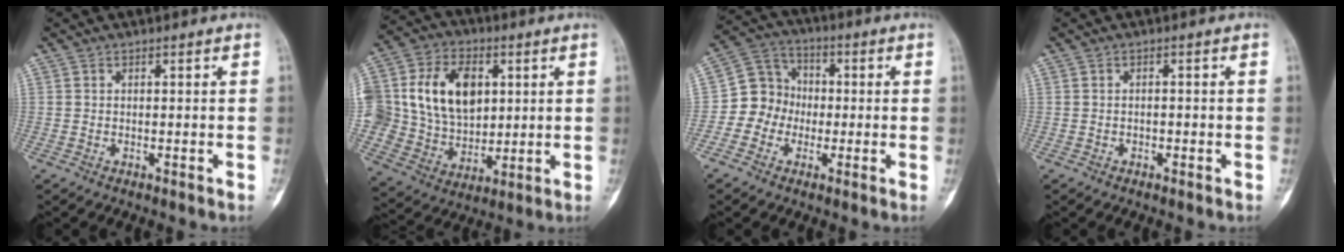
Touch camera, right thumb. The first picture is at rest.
{"total": 20.8, "force": [4.4, 15.6, 13.0], "torque": [-0.229, 0.009, 0.091]}
{"total": 8.7, "force": [-1.5, 8.0, 3.0], "torque": [-0.021, 0.033, -0.041]}
{"total": 1.0, "force": [-0.4, 0.7, 0.5], "torque": [-0.005, 0.003, -0.007]}